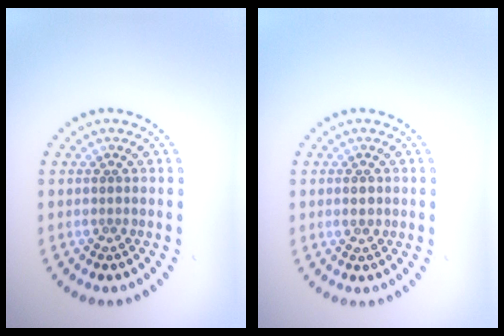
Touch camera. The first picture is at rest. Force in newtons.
{"total": 0.8, "press": 0.8, "slide": 0.0}